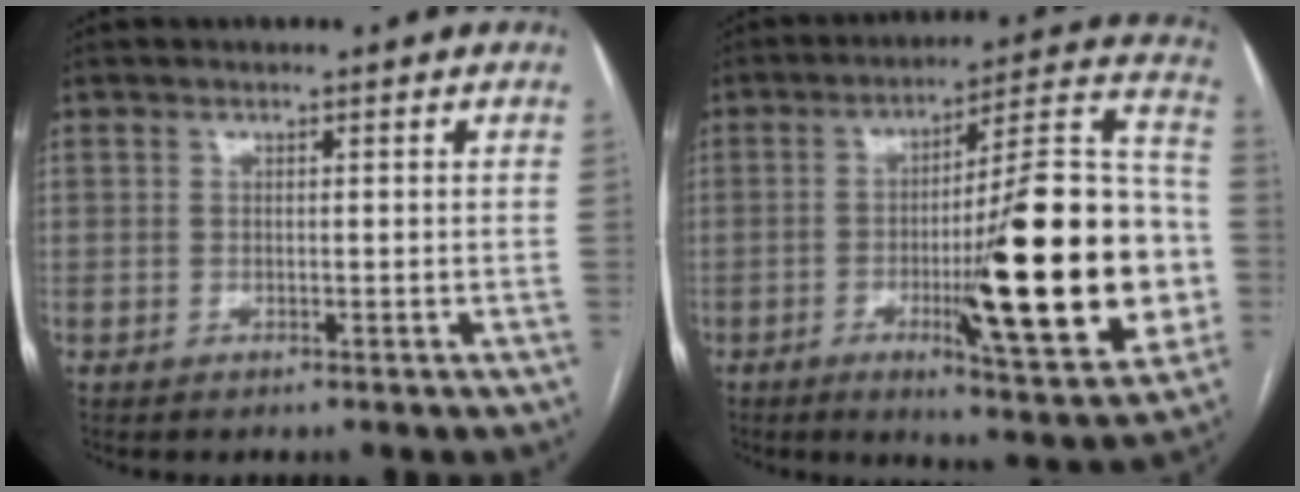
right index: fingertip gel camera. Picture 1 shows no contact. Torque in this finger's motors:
{"motor_torque": [1.55, -0.59, 1.05, 0.21]}